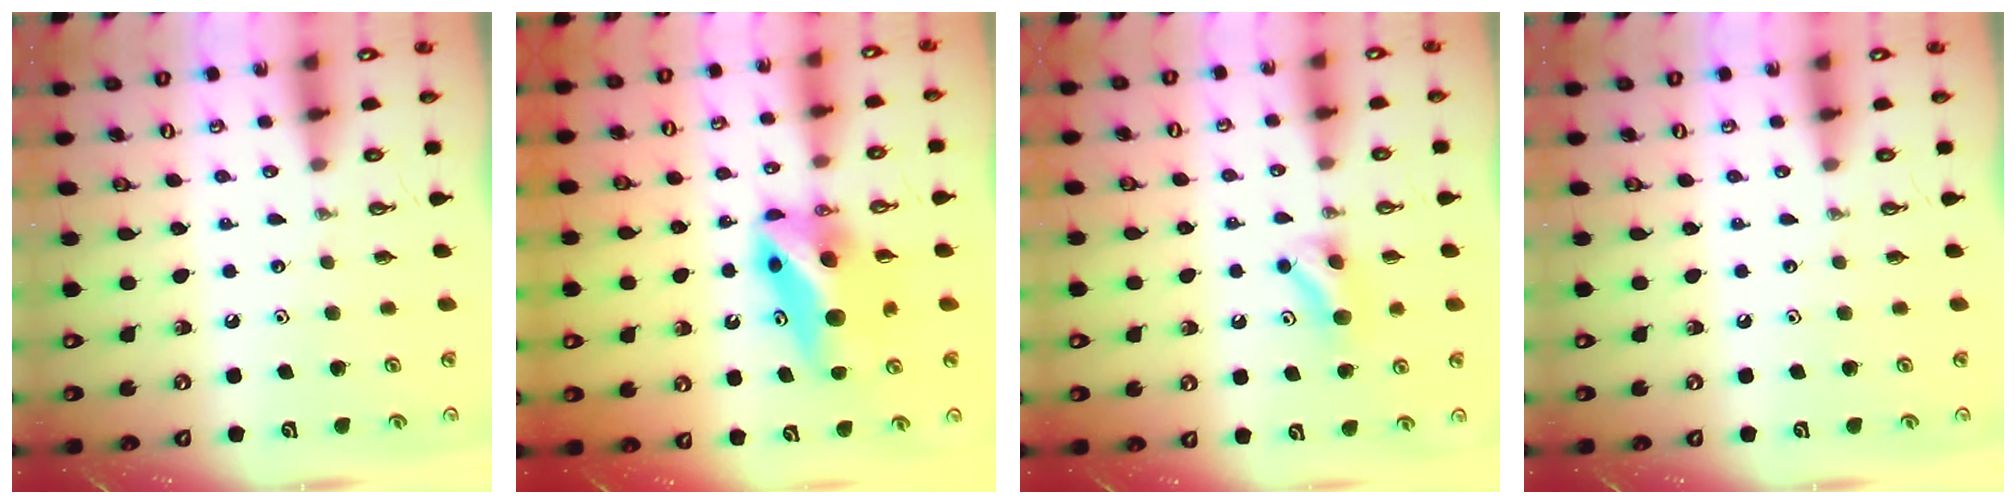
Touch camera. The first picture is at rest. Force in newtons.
{"total": 9.7, "press": 8.5, "slide": 4.5}
{"total": 5.0, "press": 4.8, "slide": 1.4}
{"total": 0.0}